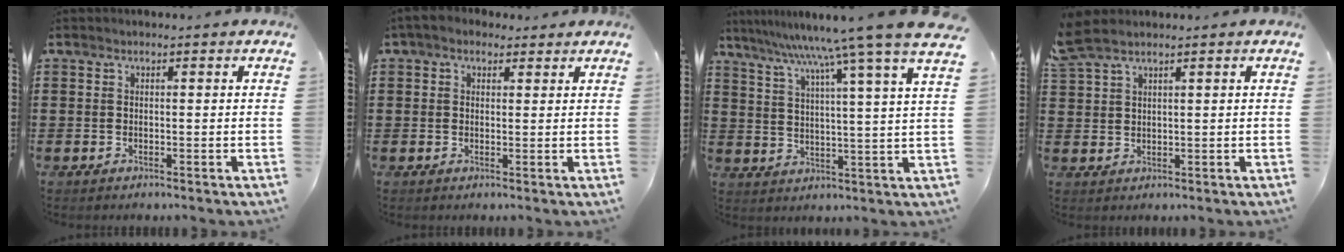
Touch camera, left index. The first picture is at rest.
{"total": 2.5, "force": [1.9, 1.3, 1.0], "torque": [-0.026, 0.004, 0.035]}
{"total": 9.1, "force": [7.9, -1.8, 4.3], "torque": [-0.109, -0.056, 0.123]}
{"total": 3.0, "force": [2.4, 1.0, 1.5], "torque": [-0.036, 0.003, 0.045]}